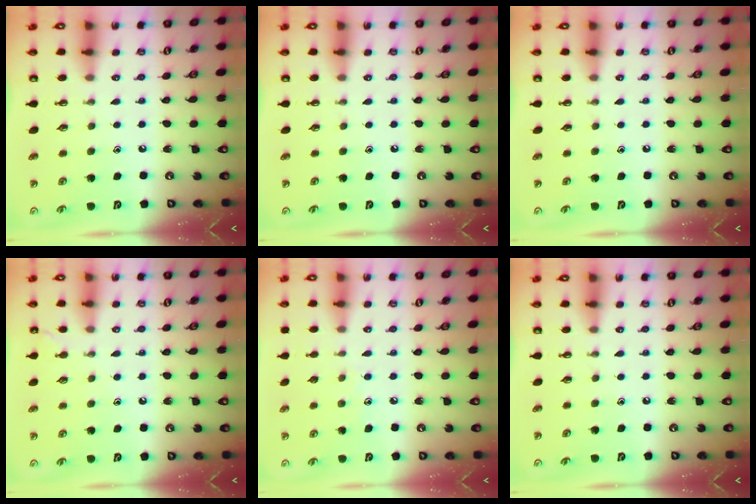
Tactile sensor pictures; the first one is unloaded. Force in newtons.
{"total": 0.0}
{"total": 0.0}
{"total": 2.9, "press": 2.9, "slide": 0.3}
{"total": 4.3, "press": 4.3, "slide": 0.4}
{"total": 0.0}